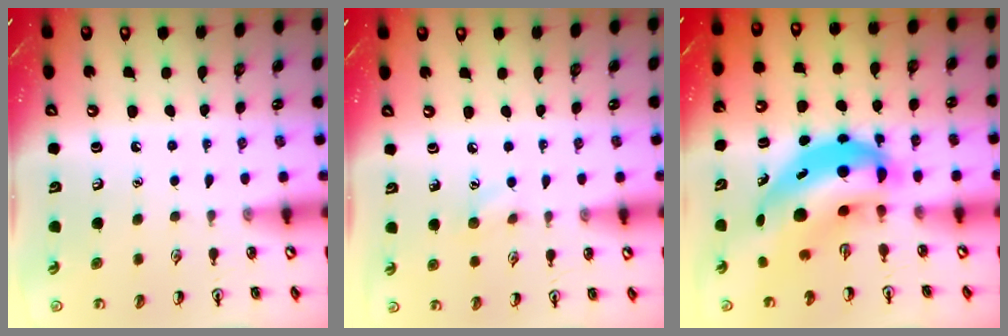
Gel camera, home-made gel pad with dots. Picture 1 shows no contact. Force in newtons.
{"total": 5.6, "press": 5.3, "slide": 1.6}
{"total": 10.6, "press": 10.2, "slide": 2.9}